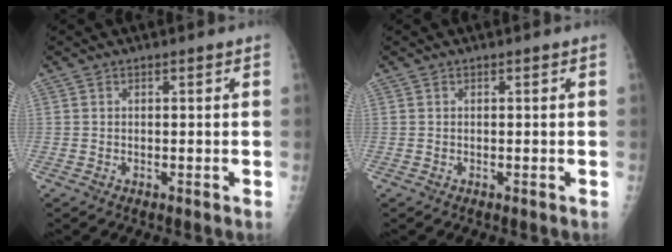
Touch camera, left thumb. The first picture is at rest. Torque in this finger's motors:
{"motor_torque": [0.00, 0.01, 0.00, 0.00, 0.00]}